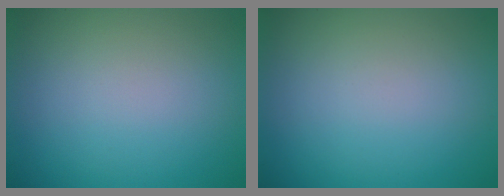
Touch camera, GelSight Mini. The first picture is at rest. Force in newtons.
{"total": 0.0}